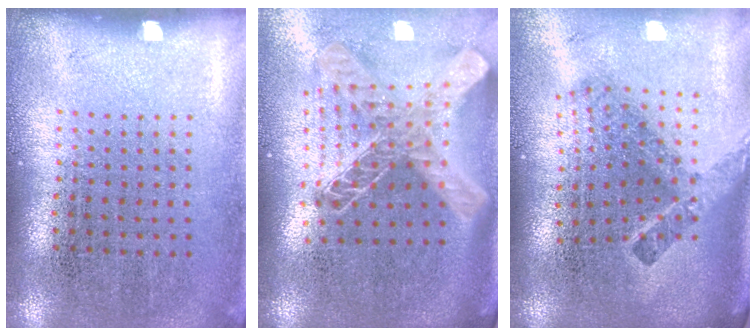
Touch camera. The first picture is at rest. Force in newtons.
{"total": 2.7, "press": 1.9, "slide": 1.9}
{"total": 2.5, "press": 1.6, "slide": 2.0}